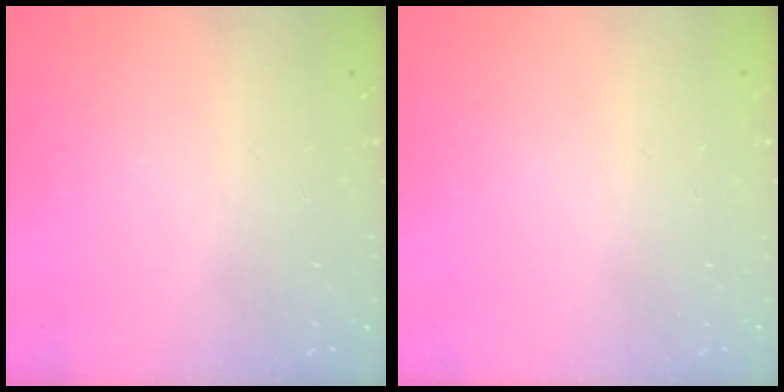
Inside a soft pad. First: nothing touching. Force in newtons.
{"total": 0.0}